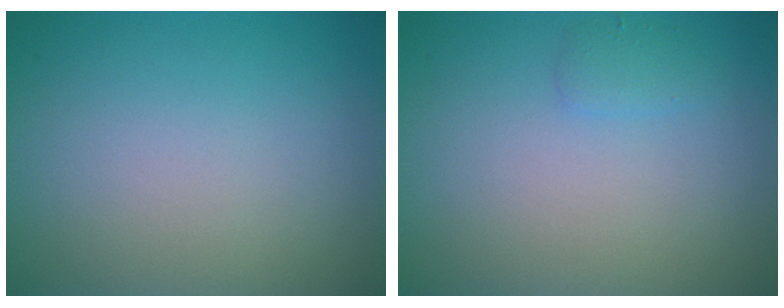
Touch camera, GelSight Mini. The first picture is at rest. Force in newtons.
{"total": 1.0, "press": 0.9, "slide": 0.1}